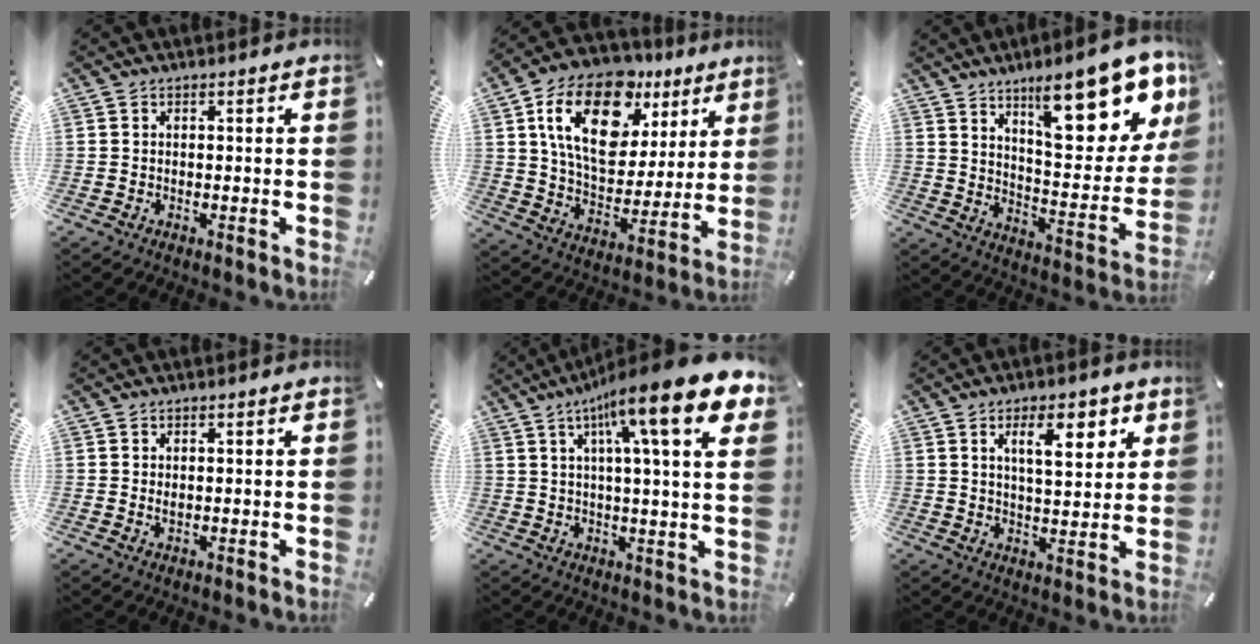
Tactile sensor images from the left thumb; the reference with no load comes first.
{"total": 20.8, "force": [10.4, 12.9, 12.5], "torque": [-0.219, -0.044, 0.184]}
{"total": 23.0, "force": [13.9, 8.4, 16.3], "torque": [-0.215, -0.096, 0.221]}
{"total": 1.2, "force": [0.4, 0.6, 1.0], "torque": [-0.021, 0.001, 0.006]}
{"total": 19.9, "force": [10.0, 2.6, 17.0], "torque": [-0.281, -0.045, 0.143]}
{"total": 10.5, "force": [5.1, 4.2, 8.1], "torque": [-0.122, -0.014, 0.079]}